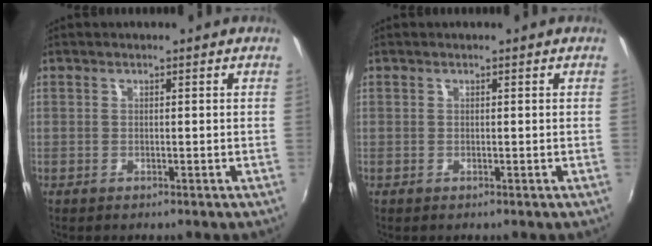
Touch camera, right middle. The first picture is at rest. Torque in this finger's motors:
{"motor_torque": [0.00, 0.00, 0.00, 0.00]}